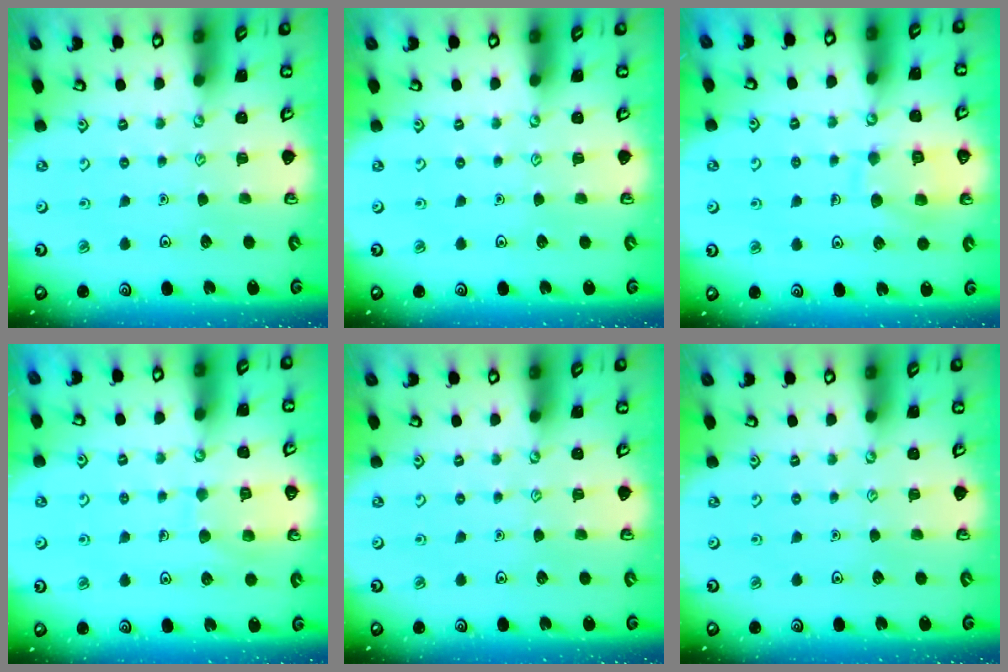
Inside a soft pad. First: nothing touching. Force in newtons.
{"total": 0.0}
{"total": 10.7, "press": 10.7, "slide": 1.0}
{"total": 7.9, "press": 7.9, "slide": 0.6}
{"total": 0.0}
{"total": 0.0}